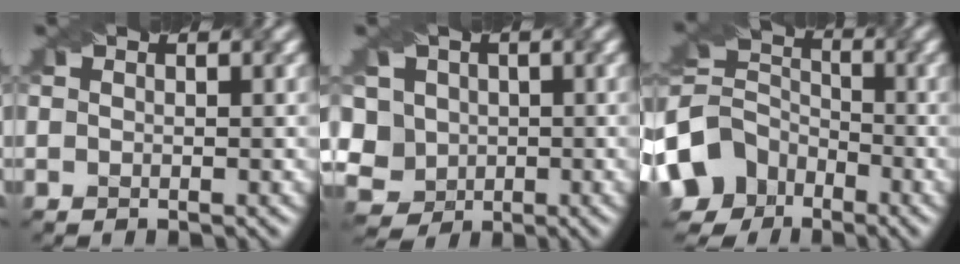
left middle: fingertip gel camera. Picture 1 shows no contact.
{"total": 7.1, "force": [1.3, 5.9, 3.7], "torque": [-0.069, 0.019, -0.006]}
{"total": 7.9, "force": [-4.6, 5.8, 2.9], "torque": [-0.072, 0.008, -0.096]}